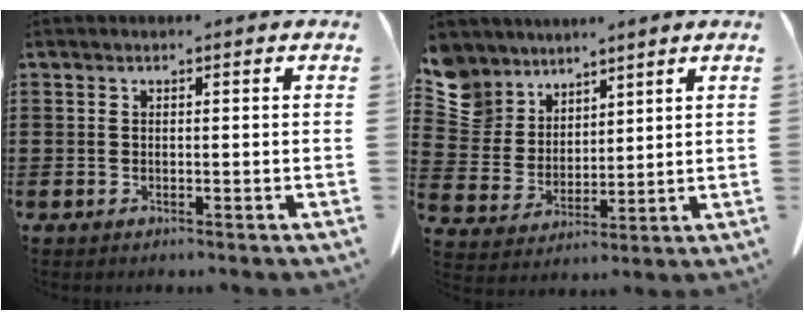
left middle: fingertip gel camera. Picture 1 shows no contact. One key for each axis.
{"total": 7.3, "fx": 6.0, "fy": 4.2, "fz": 0.4, "tx": -0.054, "ty": -0.030, "tz": 0.116}